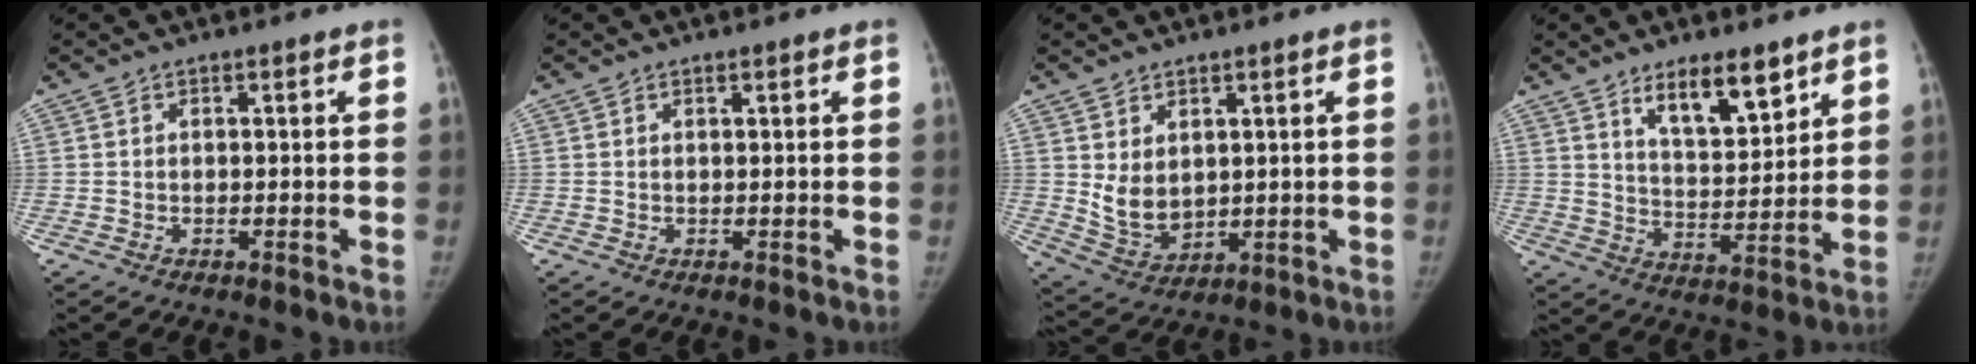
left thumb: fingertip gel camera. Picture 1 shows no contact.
{"total": 0.5, "force": [0.4, 0.1, 0.3], "torque": [-0.004, -0.002, 0.007]}
{"total": 6.9, "force": [1.7, 5.0, 4.4], "torque": [-0.057, -0.023, 0.055]}
{"total": 10.7, "force": [7.0, 3.9, 7.1], "torque": [-0.092, -0.050, 0.124]}